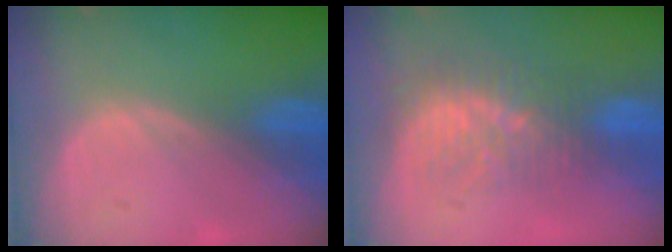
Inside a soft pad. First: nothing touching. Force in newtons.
{"total": 8.0, "press": 7.0, "slide": 3.8}